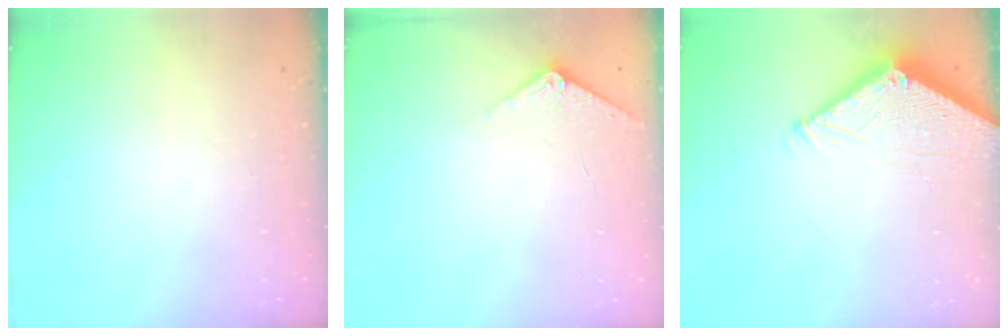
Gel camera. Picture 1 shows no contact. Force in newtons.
{"total": 3.5, "press": 3.5, "slide": 0.4}
{"total": 5.7, "press": 5.7, "slide": 0.7}